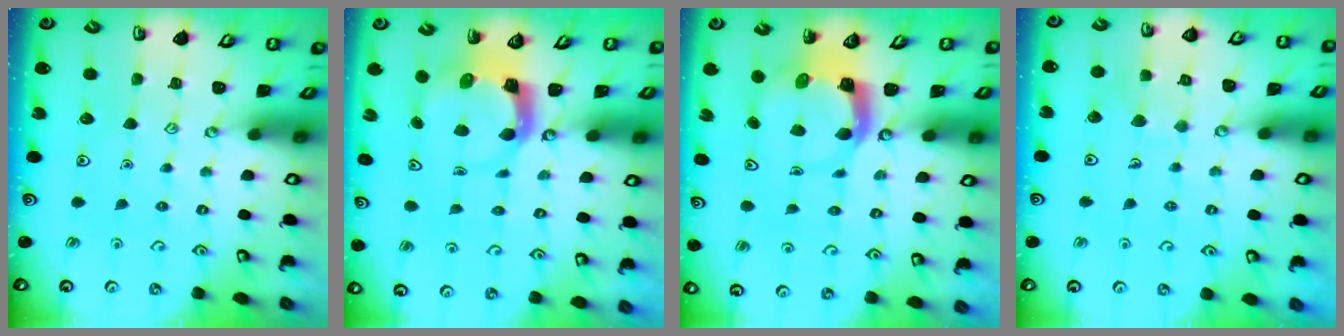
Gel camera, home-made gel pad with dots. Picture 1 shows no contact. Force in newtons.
{"total": 3.9, "press": 3.9, "slide": 0.6}
{"total": 5.3, "press": 5.3, "slide": 0.6}
{"total": 5.7, "press": 5.7, "slide": 0.3}